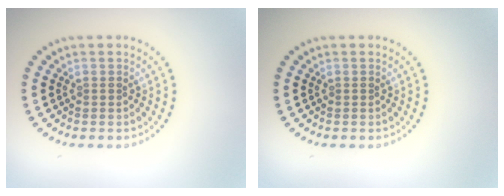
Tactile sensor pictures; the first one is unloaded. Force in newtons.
{"total": 0.0}